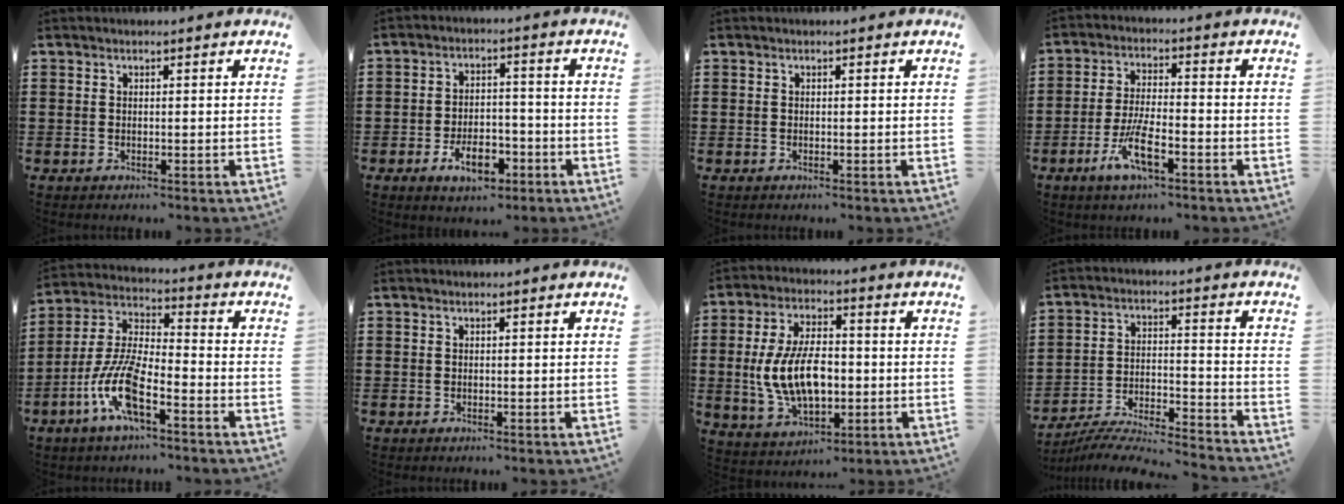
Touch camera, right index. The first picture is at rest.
{"total": 7.2, "force": [-3.8, 3.4, 5.1], "torque": [-0.086, 0.006, -0.068]}
{"total": 0.0}
{"total": 7.0, "force": [-3.4, 1.5, 5.9], "torque": [-0.136, -0.015, -0.067]}
{"total": 10.2, "force": [-5.2, 3.0, 8.3], "torque": [-0.200, -0.010, -0.101]}
{"total": 0.0}
{"total": 10.7, "force": [-1.0, 6.0, 8.8], "torque": [-0.183, 0.005, -0.020]}
{"total": 6.6, "force": [-6.3, 0.1, 1.8], "torque": [-0.035, -0.005, -0.127]}